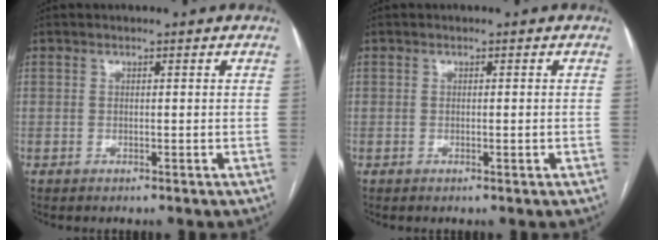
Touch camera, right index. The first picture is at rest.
{"total": 0.7, "force": [-0.2, 0.1, 0.7], "torque": [-0.014, 0.000, 0.003]}